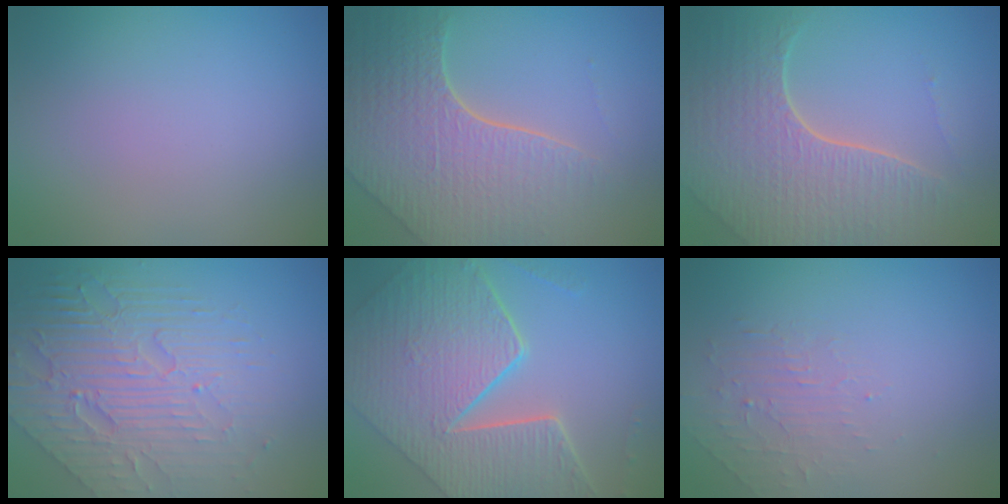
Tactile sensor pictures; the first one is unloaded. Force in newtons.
{"total": 7.6, "press": 5.8, "slide": 4.9}
{"total": 7.4, "press": 5.3, "slide": 5.2}
{"total": 7.6, "press": 5.3, "slide": 5.4}
{"total": 9.6, "press": 7.1, "slide": 6.5}
{"total": 1.8, "press": 0.5, "slide": 1.7}